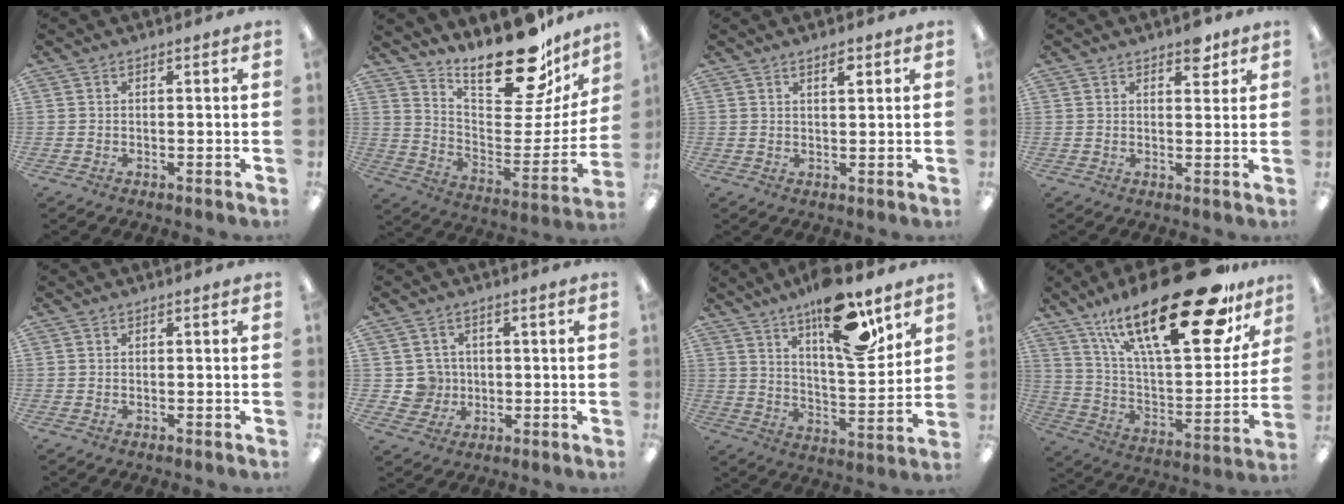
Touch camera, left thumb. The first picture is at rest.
{"total": 22.2, "force": [19.0, 6.5, 9.4], "torque": [-0.132, -0.152, 0.321]}
{"total": 2.8, "force": [2.0, 0.8, 1.9], "torque": [-0.026, -0.005, 0.031]}
{"total": 4.4, "force": [3.2, 2.2, 2.2], "torque": [-0.010, -0.015, 0.050]}
{"total": 0.0}
{"total": 5.4, "force": [0.6, 5.4, 0.4], "torque": [-0.009, 0.005, 0.014]}
{"total": 20.0, "force": [12.9, 7.4, 13.4], "torque": [-0.194, -0.077, 0.209]}
{"total": 32.4, "force": [19.7, 10.8, 23.3], "torque": [-0.378, -0.115, 0.325]}